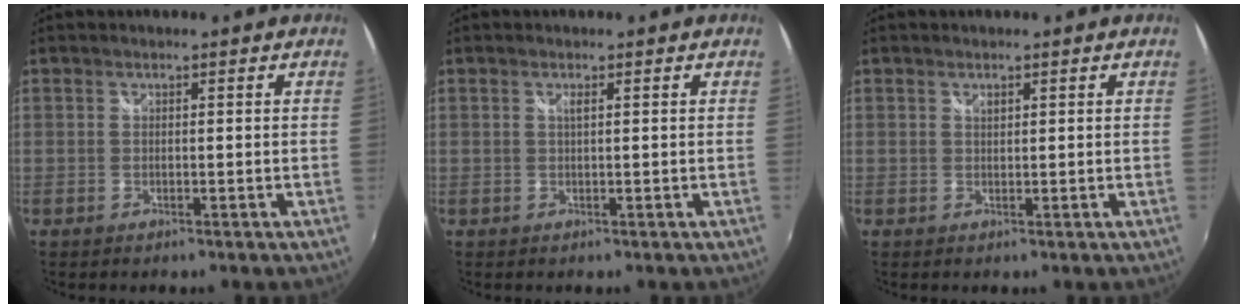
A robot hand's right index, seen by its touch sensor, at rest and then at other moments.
{"total": 0.8, "force": [0.3, 0.0, 0.8], "torque": [-0.015, 0.000, 0.005]}
{"total": 0.8, "force": [0.5, 0.4, 0.4], "torque": [-0.007, 0.001, 0.009]}